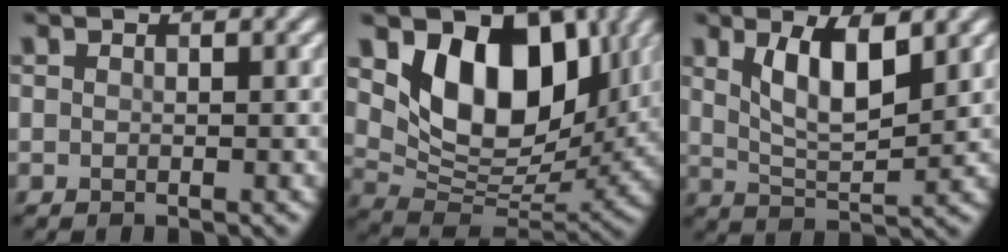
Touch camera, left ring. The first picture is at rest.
{"total": 10.5, "force": [3.9, 6.7, 7.1], "torque": [-0.108, -0.016, 0.064]}
{"total": 5.4, "force": [2.3, 1.9, 4.5], "torque": [-0.092, -0.005, 0.044]}